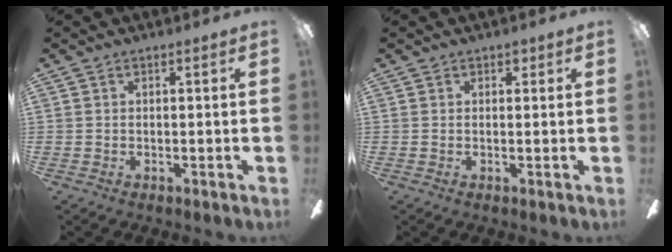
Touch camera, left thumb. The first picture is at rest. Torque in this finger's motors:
{"motor_torque": [0.08, -0.10, 0.68, -0.02, 0.00]}